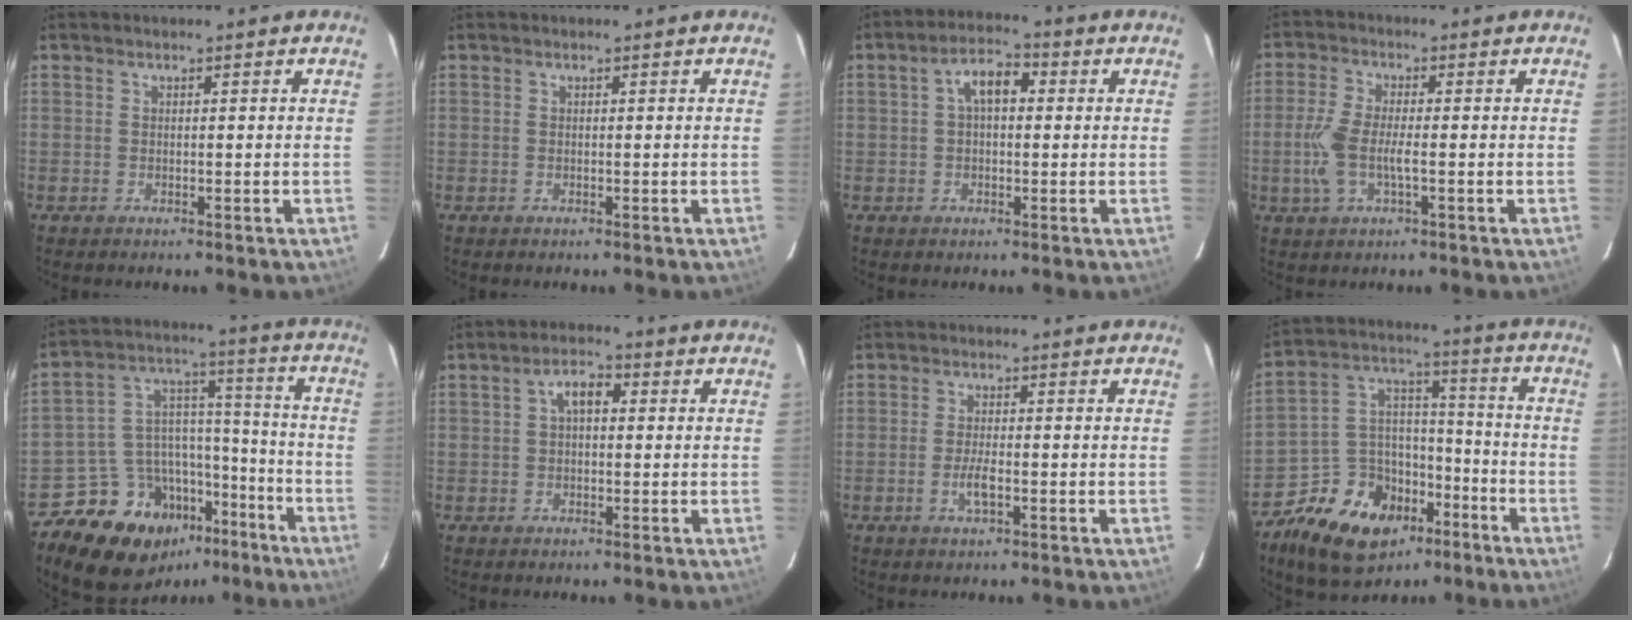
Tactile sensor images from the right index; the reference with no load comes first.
{"total": 0.0}
{"total": 5.7, "force": [1.0, 3.2, 4.6], "torque": [-0.084, 0.023, 0.016]}
{"total": 7.1, "force": [-1.6, 2.4, 6.5], "torque": [-0.147, -0.001, -0.031]}
{"total": 20.0, "force": [-12.8, 12.8, 8.5], "torque": [-0.177, 0.051, -0.185]}
{"total": 4.1, "force": [0.7, 2.3, 3.3], "torque": [-0.059, 0.018, 0.012]}
{"total": 3.2, "force": [-1.2, 0.8, 2.9], "torque": [-0.062, -0.002, -0.023]}
{"total": 17.9, "force": [-10.7, 12.2, 7.6], "torque": [-0.163, 0.053, -0.163]}